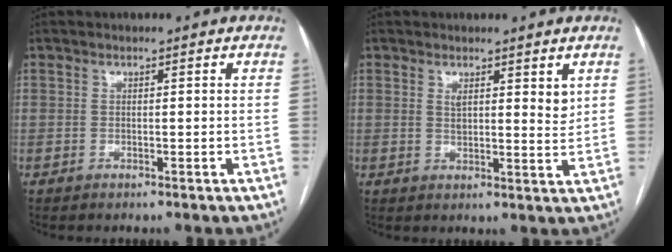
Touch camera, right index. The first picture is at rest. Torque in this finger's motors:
{"motor_torque": [0.02, 0.02, -0.03, 0.00]}